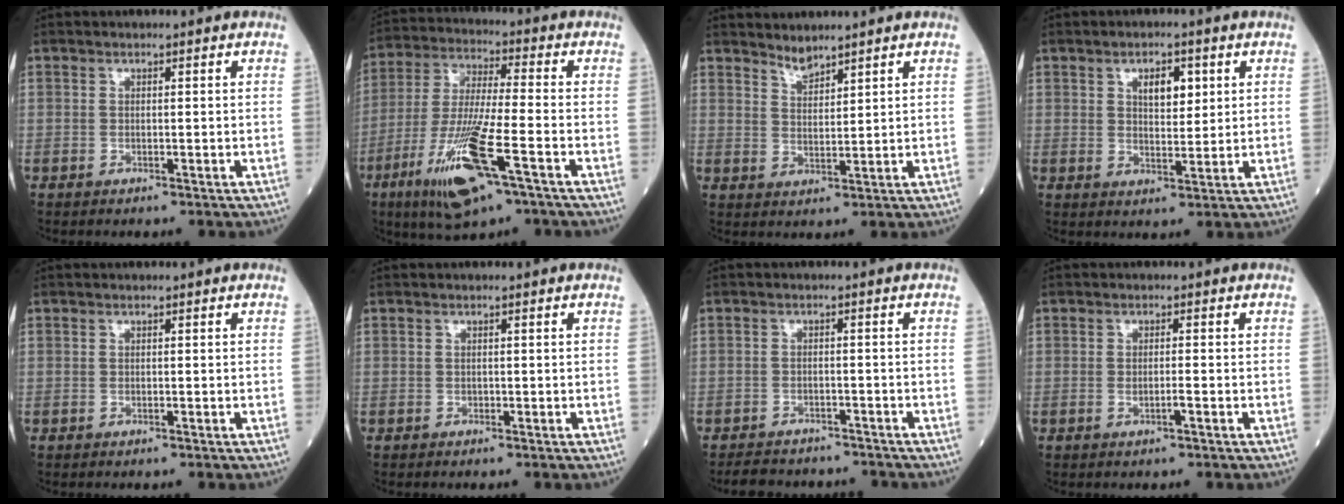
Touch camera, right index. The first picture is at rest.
{"total": 15.4, "force": [-7.2, 1.6, 13.5], "torque": [-0.277, -0.028, -0.130]}
{"total": 2.7, "force": [2.6, 0.3, 0.6], "torque": [-0.010, -0.003, 0.051]}
{"total": 4.6, "force": [1.9, 2.1, 3.6], "torque": [-0.056, 0.002, 0.031]}
{"total": 0.0}
{"total": 0.0}
{"total": 7.4, "force": [-6.8, 2.7, 1.3], "torque": [-0.019, 0.002, -0.090]}
{"total": 1.5, "force": [-0.5, 0.0, 1.4], "torque": [-0.028, -0.003, -0.010]}